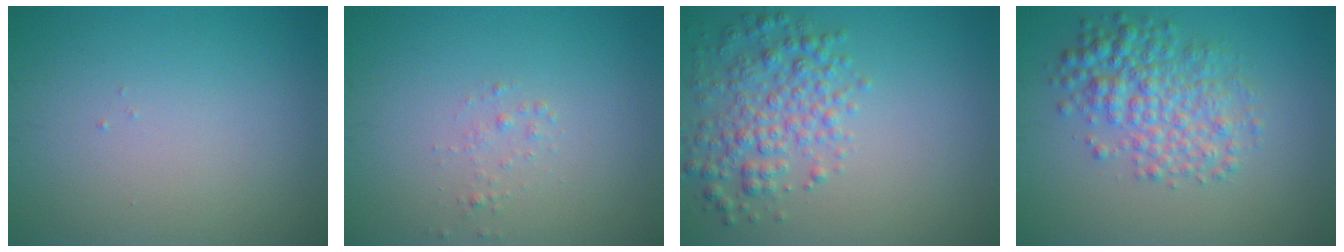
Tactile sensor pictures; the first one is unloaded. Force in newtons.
{"total": 0.8, "press": 0.8, "slide": 0.0}
{"total": 4.2, "press": 4.2, "slide": 0.1}
{"total": 4.8, "press": 4.8, "slide": 0.1}